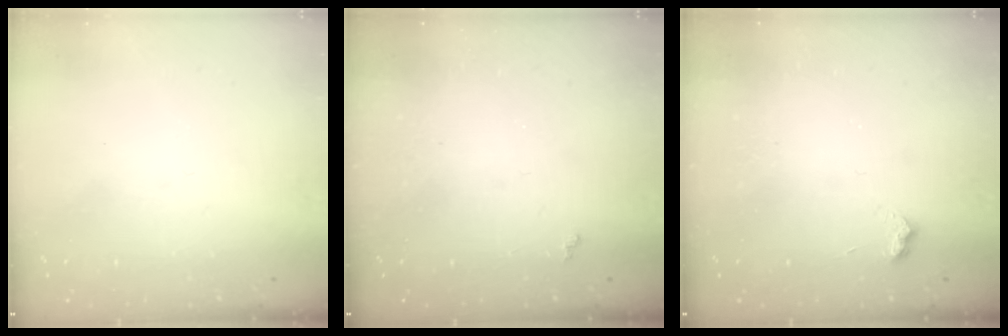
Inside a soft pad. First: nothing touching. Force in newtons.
{"total": 1.9, "press": 1.8, "slide": 0.5}
{"total": 4.0, "press": 3.9, "slide": 0.5}